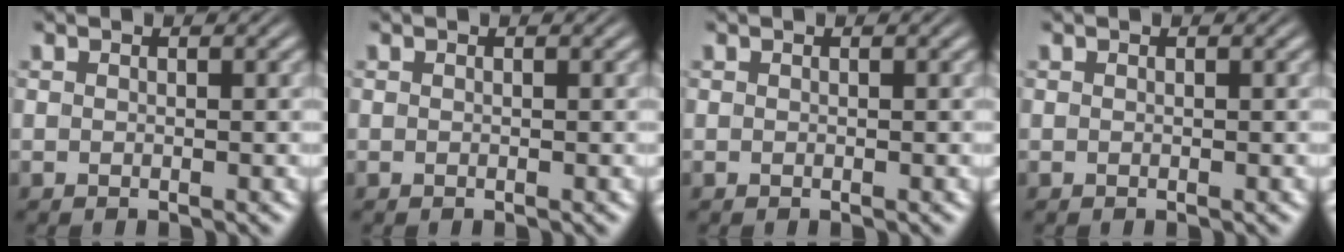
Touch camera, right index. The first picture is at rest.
{"total": 0.0}
{"total": 0.0}
{"total": 0.0}